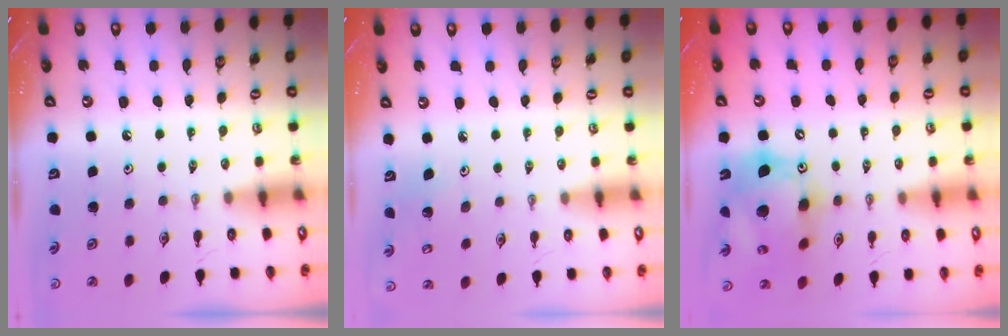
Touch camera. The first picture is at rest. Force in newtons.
{"total": 3.3, "press": 3.3, "slide": 0.5}
{"total": 18.6, "press": 18.4, "slide": 2.8}